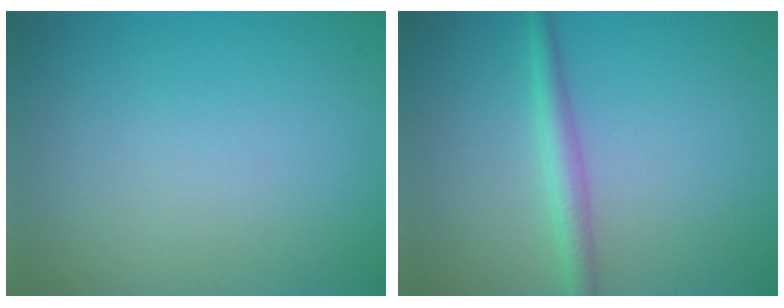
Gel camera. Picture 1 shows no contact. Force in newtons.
{"total": 2.2, "press": 2.2, "slide": 0.1}